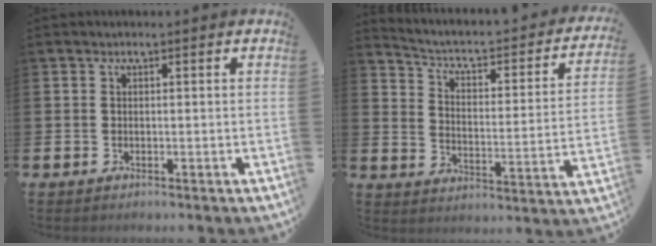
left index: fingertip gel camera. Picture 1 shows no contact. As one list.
[{"total": 4.4, "force": [3.3, 1.6, 2.4], "torque": [-0.070, -0.029, 0.043]}]